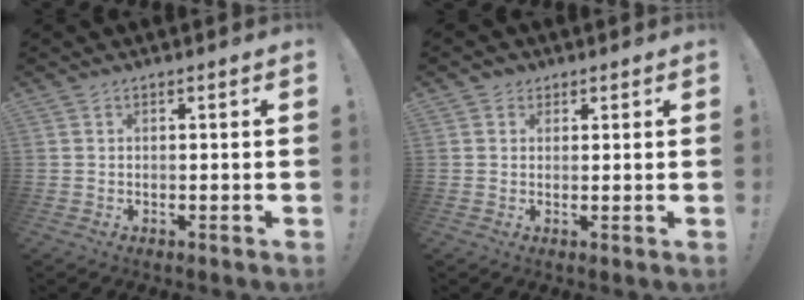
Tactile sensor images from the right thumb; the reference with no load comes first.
{"total": 2.7, "force": [1.5, 2.2, 0.5], "torque": [-0.006, -0.002, 0.028]}